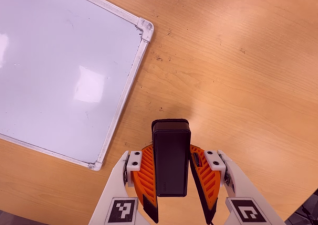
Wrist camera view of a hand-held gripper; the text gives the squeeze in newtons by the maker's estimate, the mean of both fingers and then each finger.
{"total": 5.6, "left": 4.7, "right": 6.5}